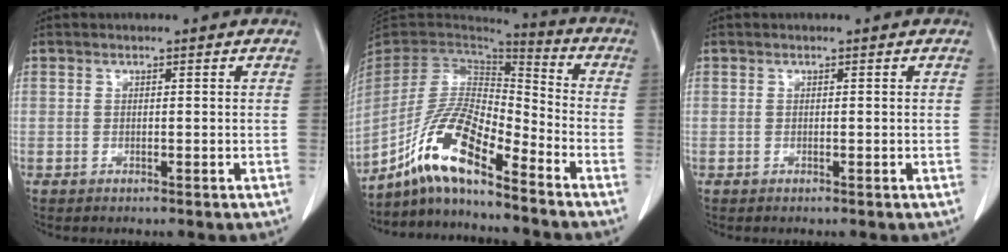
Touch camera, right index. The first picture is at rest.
{"total": 13.5, "force": [-8.8, 2.6, 9.8], "torque": [-0.198, 0.008, -0.164]}
{"total": 0.0}